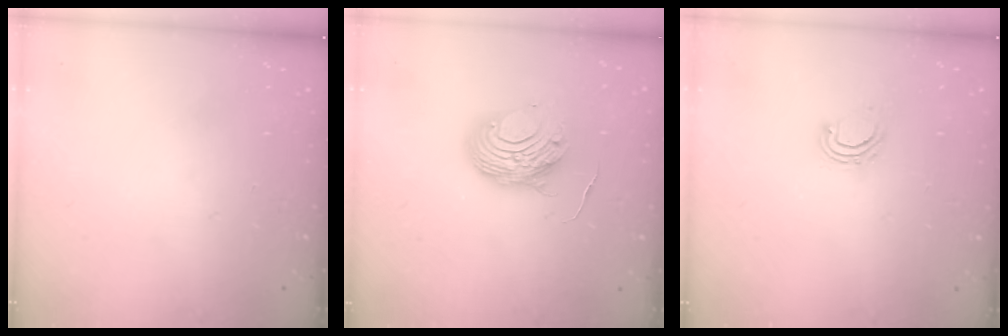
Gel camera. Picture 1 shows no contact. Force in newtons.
{"total": 11.2, "press": 11.2, "slide": 0.9}
{"total": 4.5, "press": 4.5, "slide": 0.2}